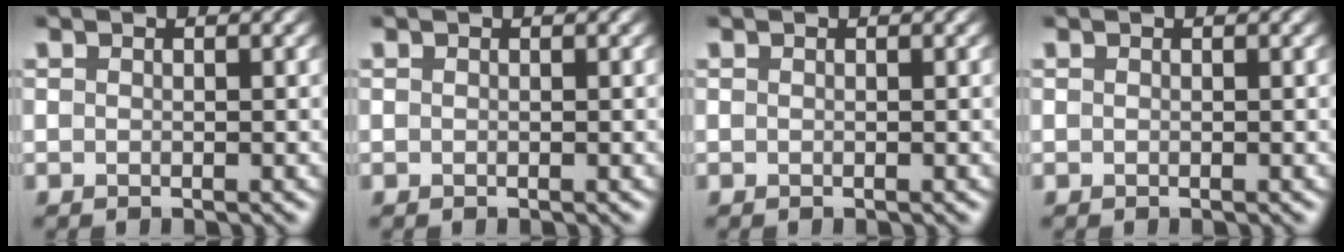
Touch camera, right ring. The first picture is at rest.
{"total": 0.0}
{"total": 0.0}
{"total": 0.0}